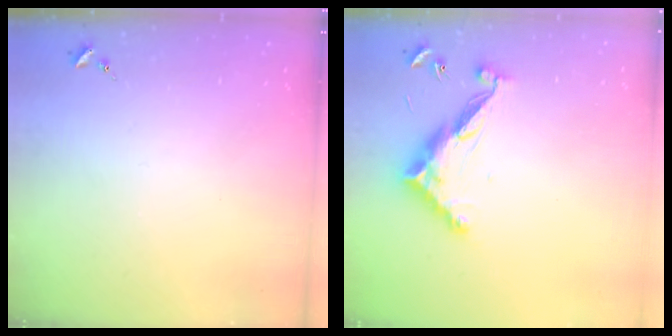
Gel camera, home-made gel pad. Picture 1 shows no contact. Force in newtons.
{"total": 12.4, "press": 12.4, "slide": 0.2}